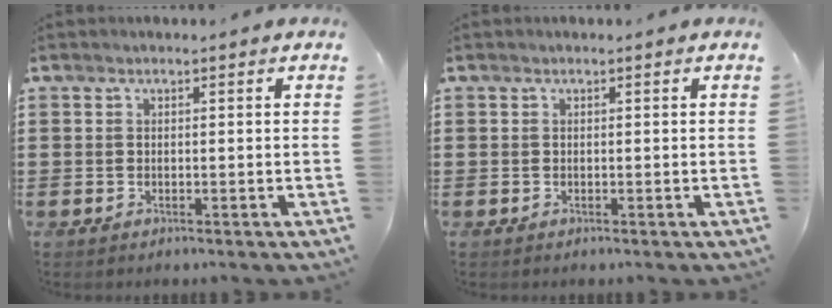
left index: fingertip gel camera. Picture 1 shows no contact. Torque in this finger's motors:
{"motor_torque": [0.00, 0.00, 0.00, 0.01]}